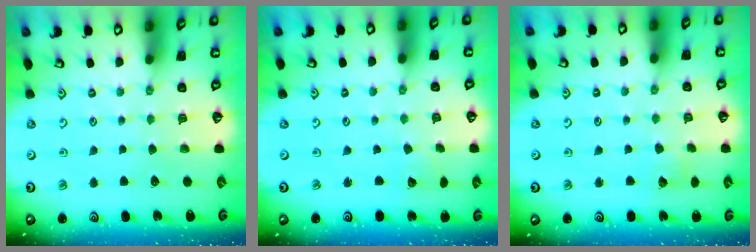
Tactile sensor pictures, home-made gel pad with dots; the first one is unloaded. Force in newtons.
{"total": 2.0, "press": 2.0, "slide": 0.2}
{"total": 4.8, "press": 4.7, "slide": 0.6}